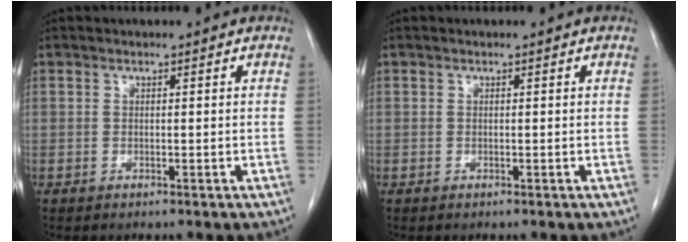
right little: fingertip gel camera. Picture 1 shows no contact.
{"total": 0.0}